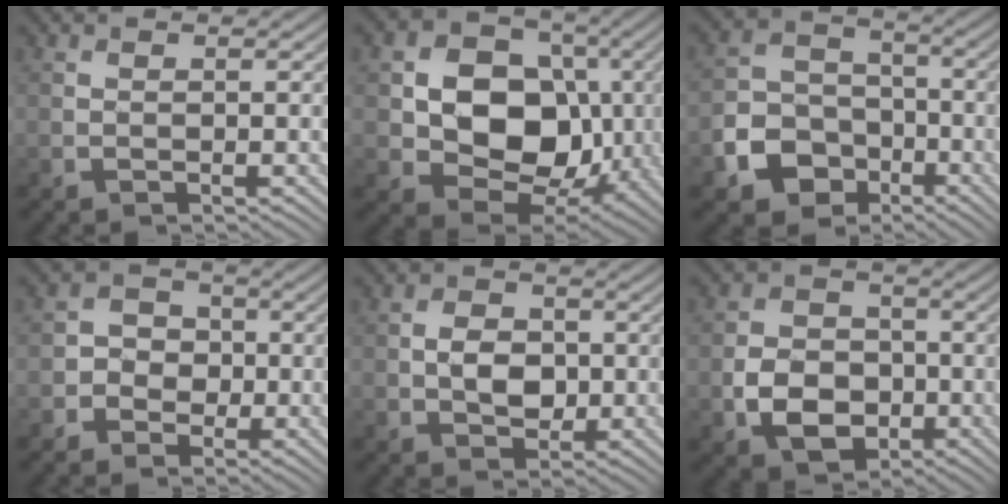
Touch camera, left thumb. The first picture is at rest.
{"total": 12.1, "force": [0.0, 9.6, 7.4], "torque": [-0.142, -0.003, -0.013]}
{"total": 8.3, "force": [-4.1, 6.4, 3.3], "torque": [-0.079, -0.021, -0.090]}
{"total": 4.0, "force": [-1.2, 3.7, 1.0], "torque": [-0.005, 0.009, -0.041]}
{"total": 4.0, "force": [-0.5, 3.0, 2.6], "torque": [-0.047, -0.004, -0.014]}
{"total": 6.5, "force": [-2.2, 5.1, 3.5], "torque": [-0.068, -0.007, -0.048]}